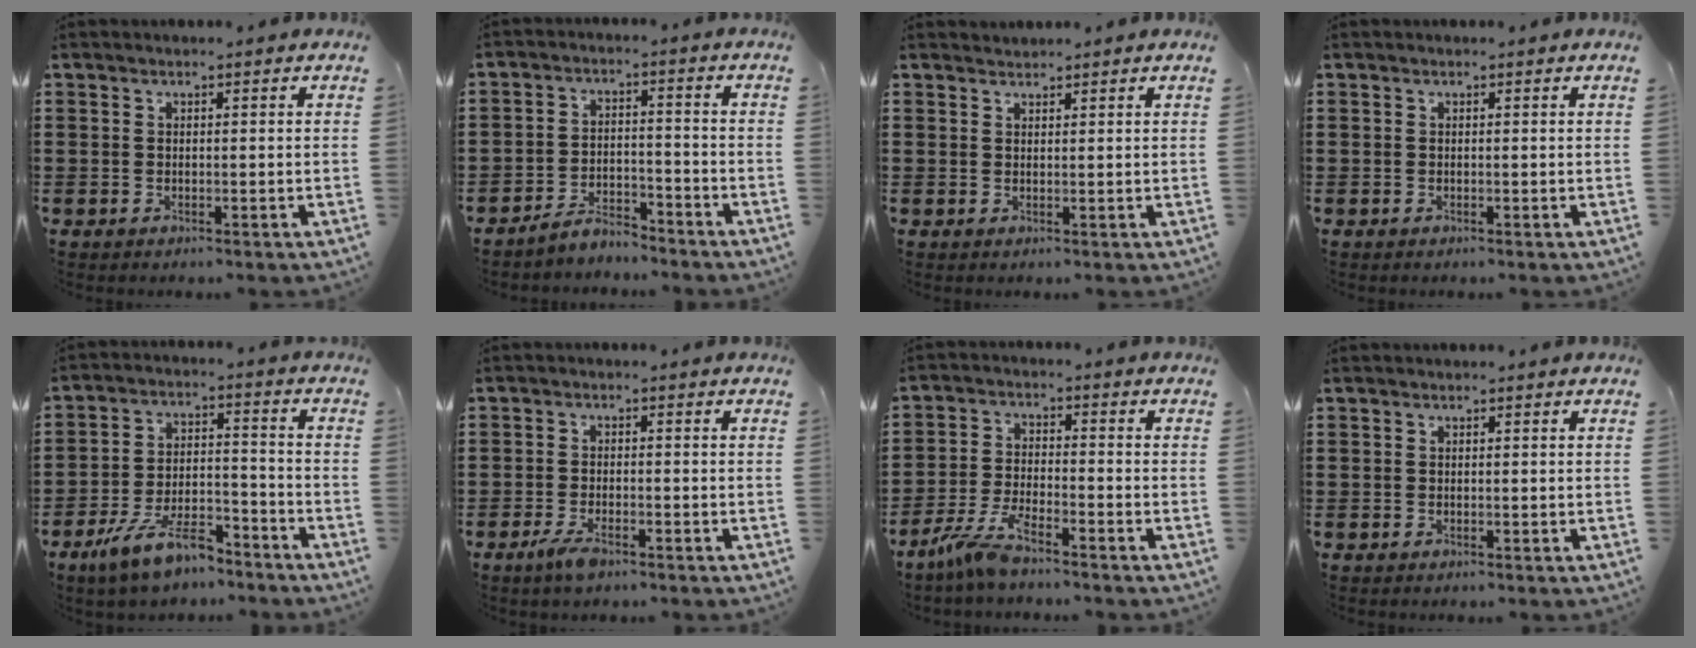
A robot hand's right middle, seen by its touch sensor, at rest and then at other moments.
{"total": 4.5, "force": [-4.4, 0.6, 0.3], "torque": [-0.010, 0.005, -0.091]}
{"total": 1.2, "force": [1.1, 0.2, -0.2], "torque": [0.001, 0.000, 0.023]}
{"total": 0.0}
{"total": 9.7, "force": [-7.4, 2.7, 5.8], "torque": [-0.117, 0.012, -0.139]}
{"total": 3.1, "force": [-1.9, 0.9, 2.3], "torque": [-0.059, -0.007, -0.040]}
{"total": 5.6, "force": [-4.6, 0.5, 3.2], "torque": [-0.088, -0.014, -0.094]}
{"total": 0.0}